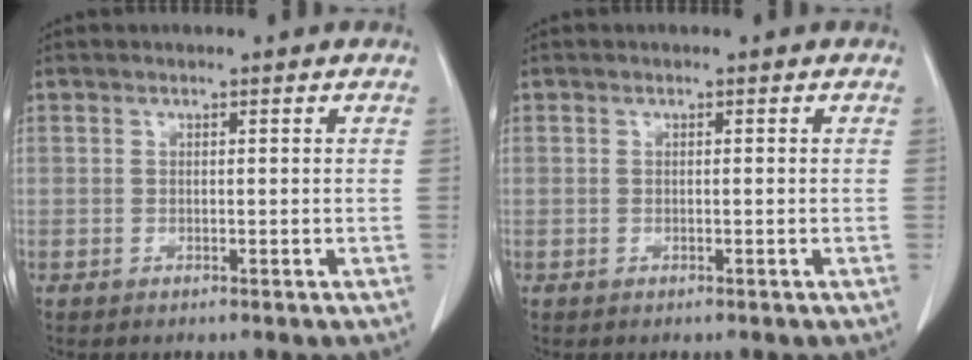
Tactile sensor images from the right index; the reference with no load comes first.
{"total": 0.0}